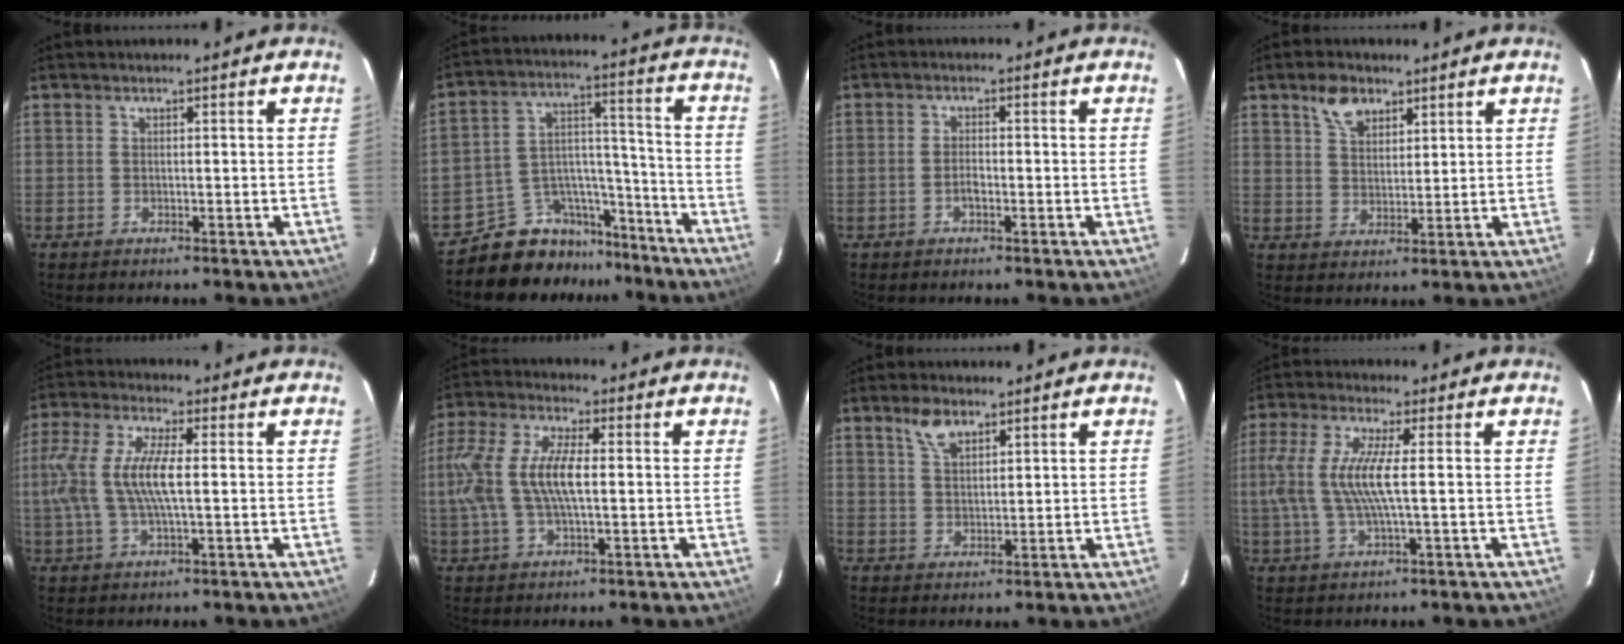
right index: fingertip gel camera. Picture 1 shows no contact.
{"total": 12.3, "force": [-10.6, 6.2, 1.2], "torque": [-0.023, 0.070, -0.168]}
{"total": 2.1, "force": [-0.9, 0.9, 1.7], "torque": [-0.033, 0.004, -0.018]}
{"total": 5.9, "force": [3.7, 3.4, 3.1], "torque": [-0.049, 0.011, 0.068]}
{"total": 11.6, "force": [0.4, 3.3, 11.1], "torque": [-0.230, 0.008, 0.008]}
{"total": 12.9, "force": [0.2, 5.0, 11.8], "torque": [-0.250, 0.012, 0.003]}
{"total": 4.8, "force": [3.1, 2.3, 2.8], "torque": [-0.049, 0.009, 0.059]}
{"total": 10.0, "force": [0.2, 1.3, 9.9], "torque": [-0.201, 0.003, 0.006]}